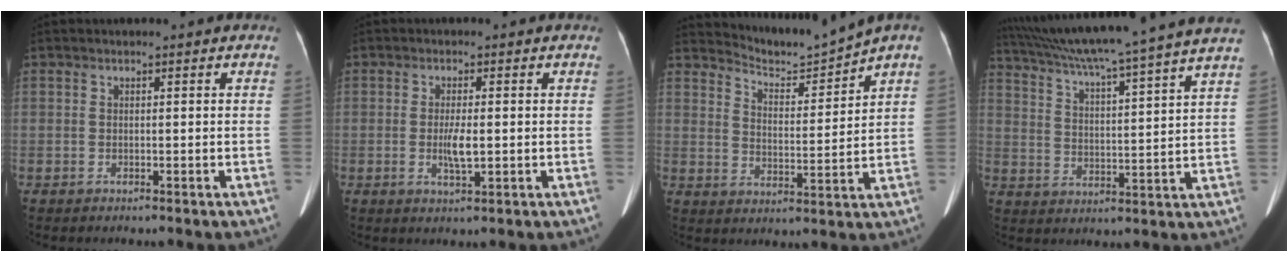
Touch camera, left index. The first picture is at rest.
{"total": 3.4, "force": [-0.4, 0.6, 3.3], "torque": [-0.065, -0.005, -0.004]}
{"total": 6.4, "force": [6.2, -1.6, -0.4], "torque": [-0.003, -0.023, 0.119]}
{"total": 22.4, "force": [19.4, -2.1, 11.1], "torque": [-0.192, -0.014, 0.274]}